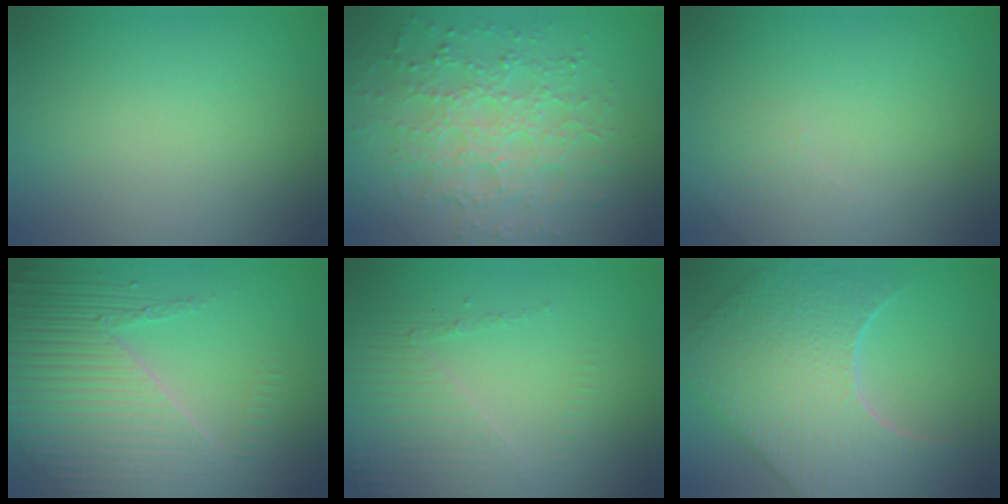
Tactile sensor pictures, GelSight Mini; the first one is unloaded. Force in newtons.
{"total": 7.5, "press": 5.4, "slide": 5.3}
{"total": 1.6, "press": 1.5, "slide": 0.4}
{"total": 7.7, "press": 5.8, "slide": 5.0}
{"total": 5.2, "press": 3.1, "slide": 4.2}
{"total": 9.8, "press": 7.1, "slide": 6.7}